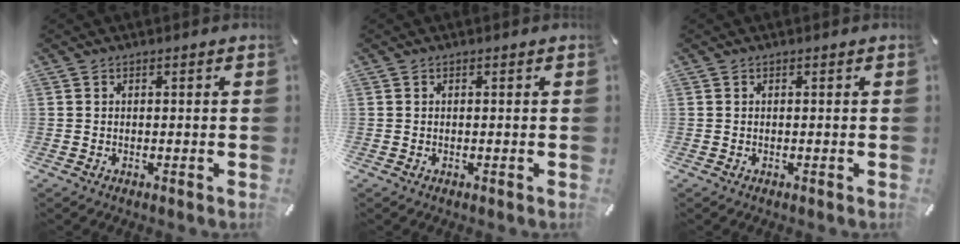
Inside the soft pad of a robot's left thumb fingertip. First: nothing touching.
{"total": 0.0}
{"total": 0.0}